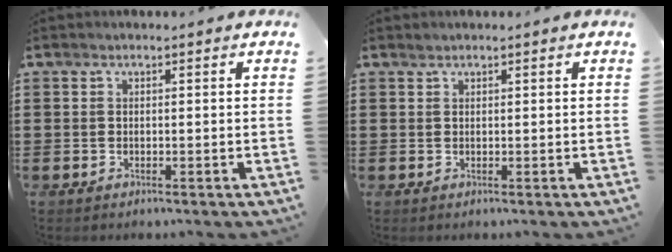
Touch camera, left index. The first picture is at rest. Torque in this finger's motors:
{"motor_torque": [0.33, -0.01, 0.02, 0.01]}